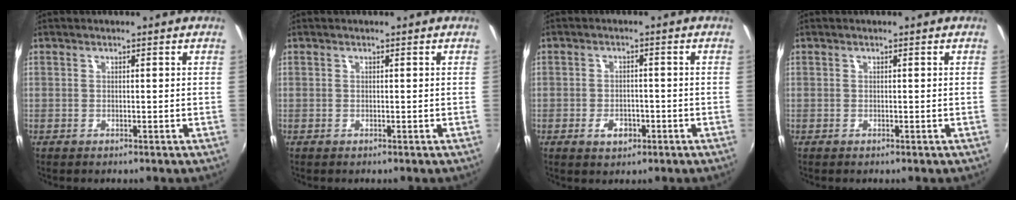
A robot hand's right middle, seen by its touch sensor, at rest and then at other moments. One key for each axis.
{"total": 0.0}
{"total": 4.2, "fx": -2.5, "fy": 1.8, "fz": 2.9, "tx": -0.065, "ty": -0.003, "tz": -0.043}
{"total": 0.0}